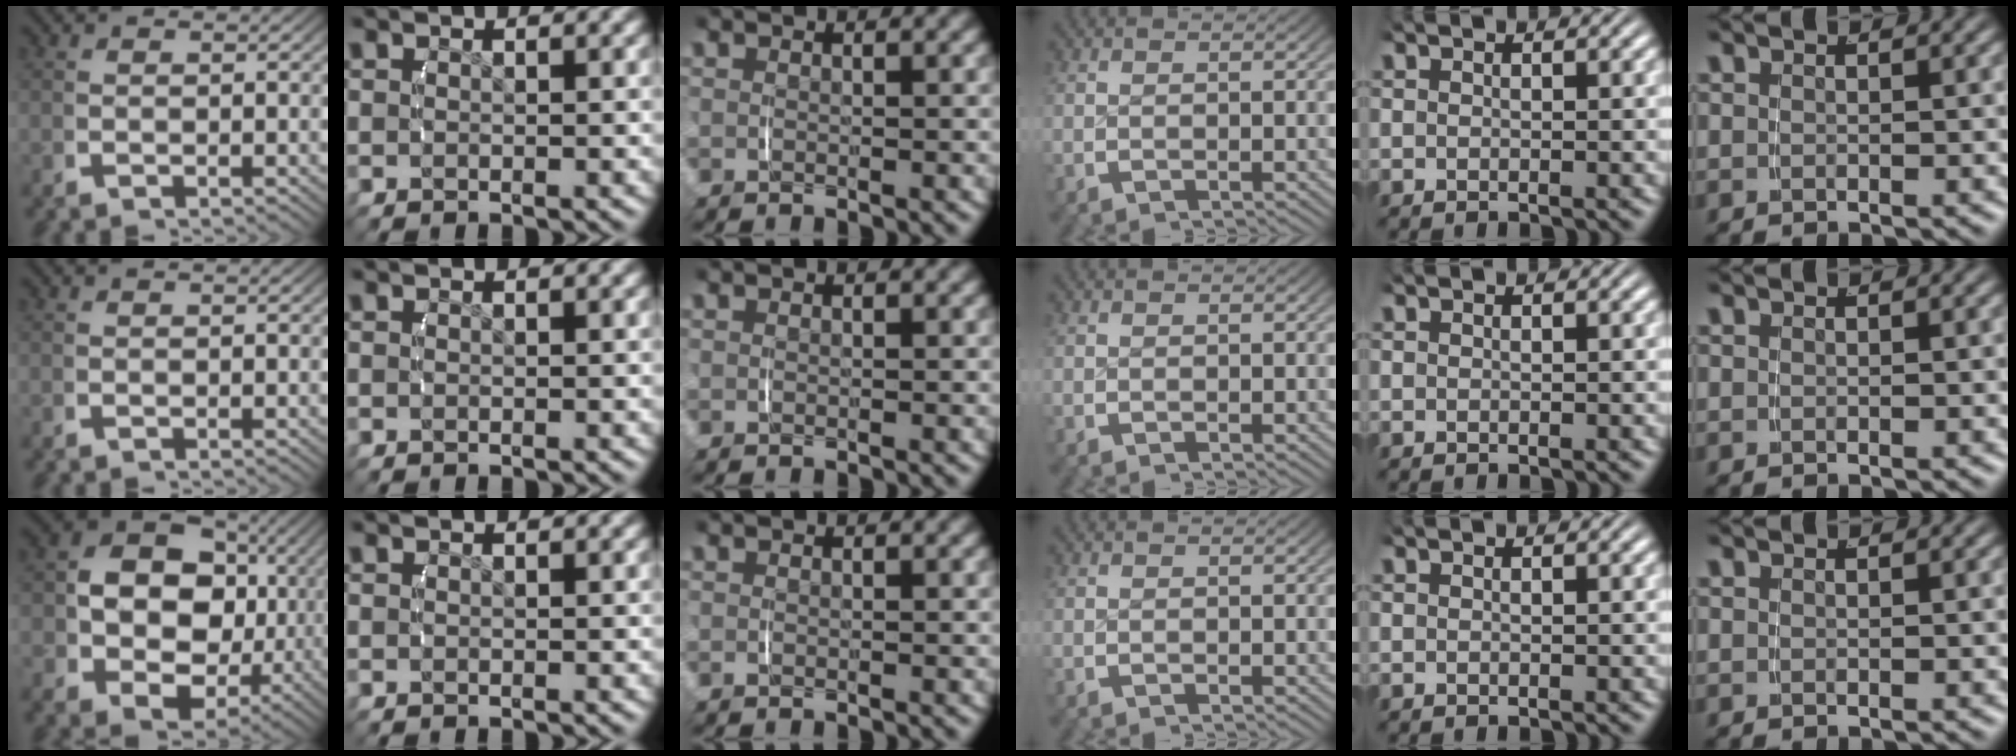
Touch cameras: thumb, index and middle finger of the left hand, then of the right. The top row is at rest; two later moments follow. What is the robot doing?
{"motion": "lift_and_place", "object": "backpack"}